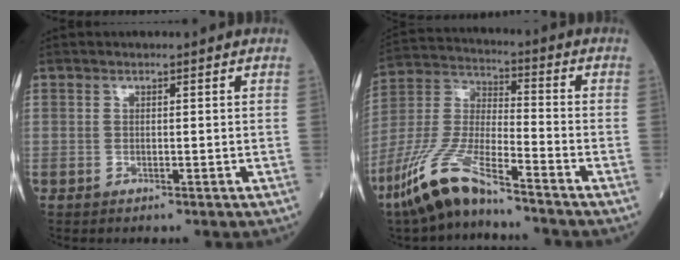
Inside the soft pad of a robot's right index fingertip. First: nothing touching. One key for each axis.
{"total": 12.6, "fx": -9.2, "fy": 1.8, "fz": 8.4, "tx": -0.194, "ty": -0.018, "tz": -0.185}